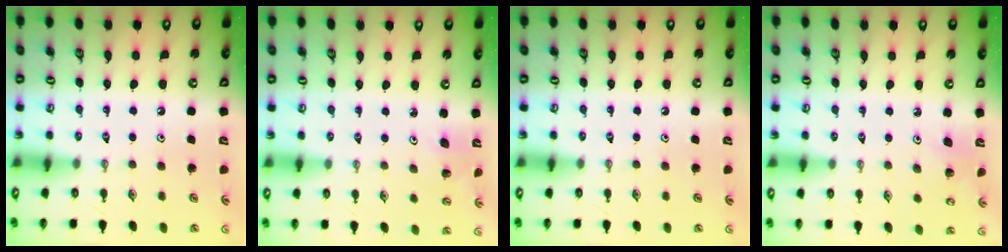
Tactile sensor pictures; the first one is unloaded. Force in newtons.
{"total": 3.1, "press": 2.8, "slide": 1.3}
{"total": 0.0}
{"total": 4.0, "press": 4.0, "slide": 0.4}